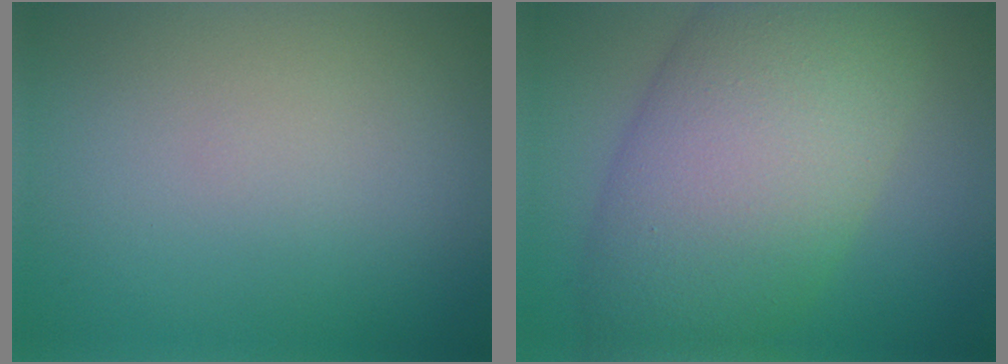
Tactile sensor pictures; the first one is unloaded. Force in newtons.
{"total": 12.2, "press": 12.2, "slide": 0.6}